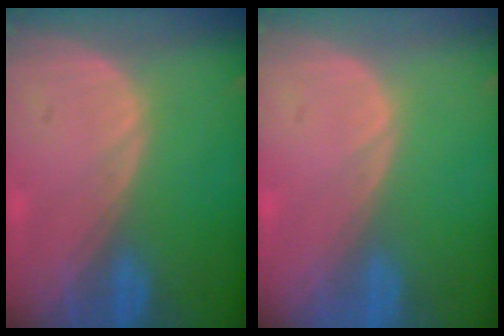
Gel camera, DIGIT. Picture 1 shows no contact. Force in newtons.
{"total": 0.0}